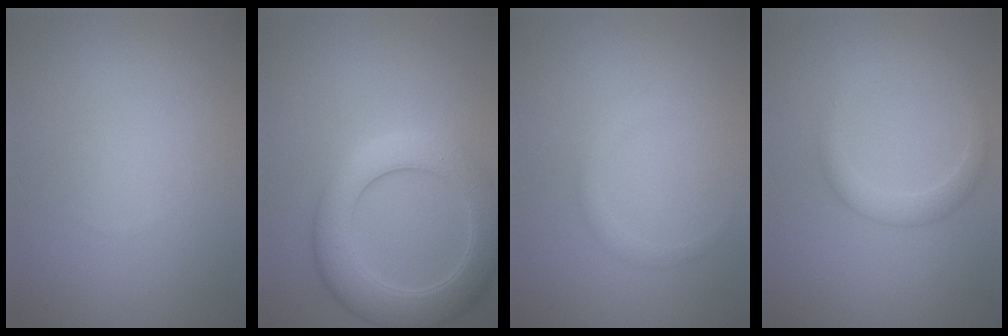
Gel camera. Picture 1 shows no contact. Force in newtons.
{"total": 6.7, "press": 6.6, "slide": 0.7}
{"total": 1.0, "press": 1.0, "slide": 0.1}
{"total": 2.2, "press": 2.2, "slide": 0.1}